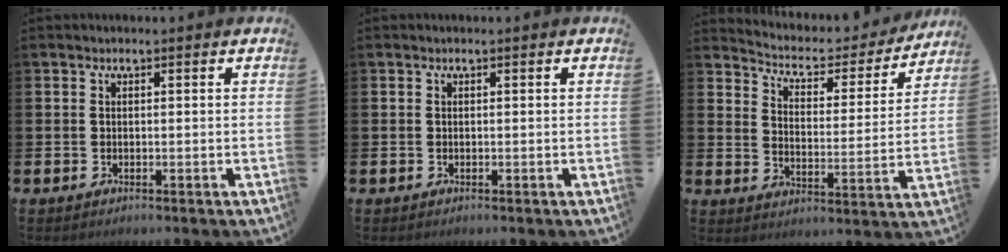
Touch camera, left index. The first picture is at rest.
{"total": 0.0}
{"total": 5.1, "force": [4.7, 1.7, 1.1], "torque": [-0.044, -0.042, 0.074]}